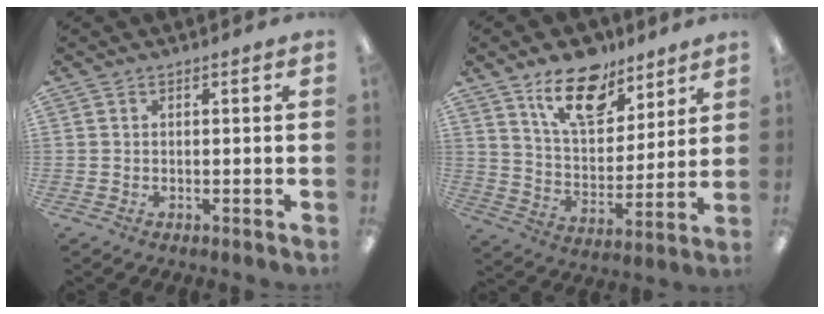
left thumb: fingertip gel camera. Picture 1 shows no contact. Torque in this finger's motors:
{"motor_torque": [2.01, 1.08, 1.32, -1.15, 0.14]}